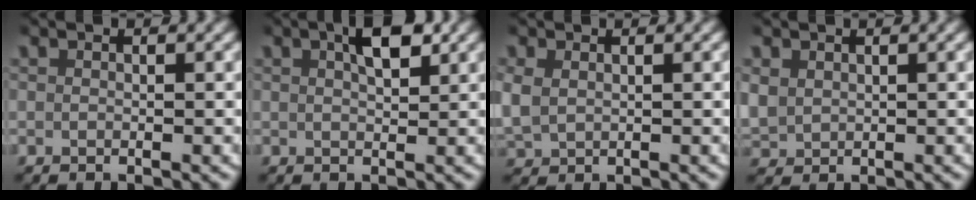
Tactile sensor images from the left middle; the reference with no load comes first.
{"total": 3.5, "force": [1.5, 1.3, 2.9], "torque": [-0.038, 0.008, 0.022]}
{"total": 2.9, "force": [0.5, 2.5, 1.5], "torque": [-0.051, -0.005, 0.017]}
{"total": 2.9, "force": [0.6, 2.6, 1.1], "torque": [-0.040, -0.005, 0.020]}